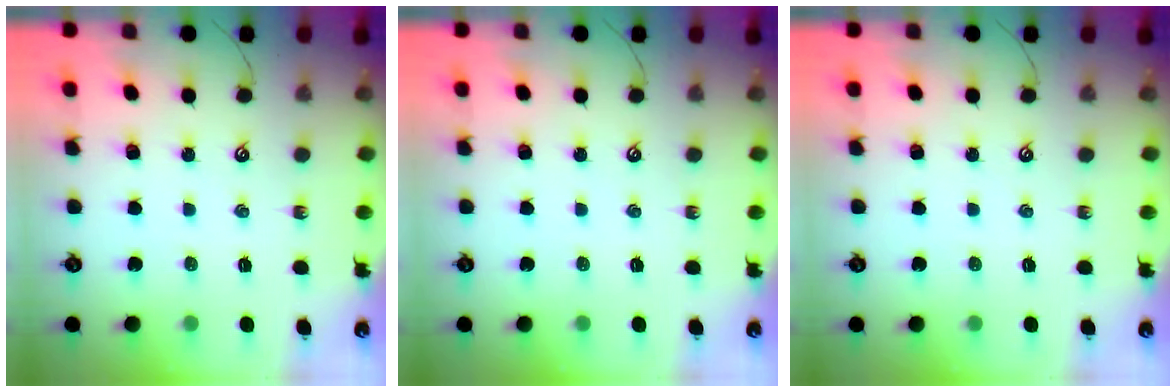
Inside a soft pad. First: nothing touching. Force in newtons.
{"total": 0.0}
{"total": 0.0}